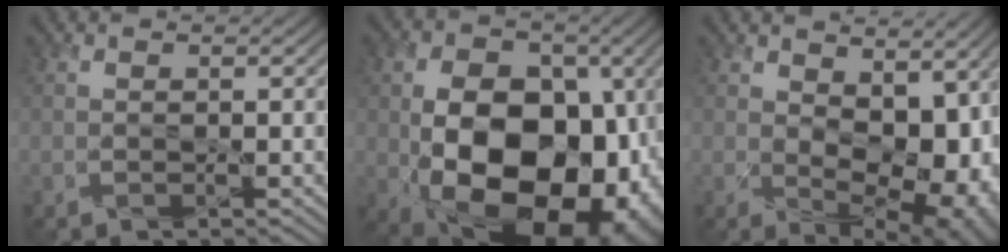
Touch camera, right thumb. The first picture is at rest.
{"total": 18.4, "force": [-3.3, 12.6, 13.0], "torque": [-0.179, -0.027, -0.041]}
{"total": 13.3, "force": [1.5, 8.4, 10.2], "torque": [-0.129, -0.025, 0.068]}